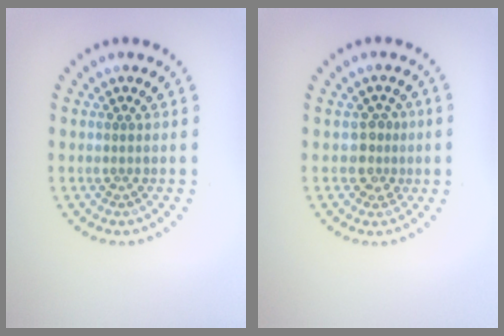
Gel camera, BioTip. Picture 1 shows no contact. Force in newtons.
{"total": 2.1, "press": 1.7, "slide": 1.2}